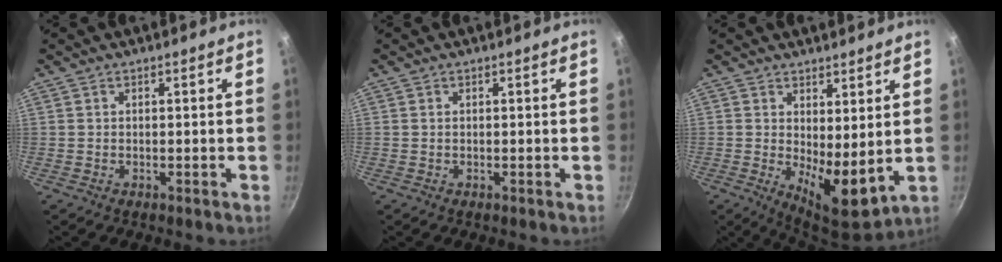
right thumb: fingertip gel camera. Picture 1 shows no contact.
{"total": 0.0}
{"total": 9.1, "force": [1.7, 3.5, 8.2], "torque": [-0.112, -0.037, 0.033]}